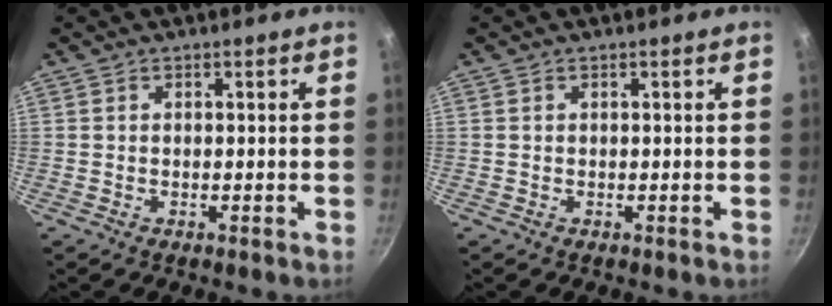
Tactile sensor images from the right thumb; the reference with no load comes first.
{"total": 0.0}